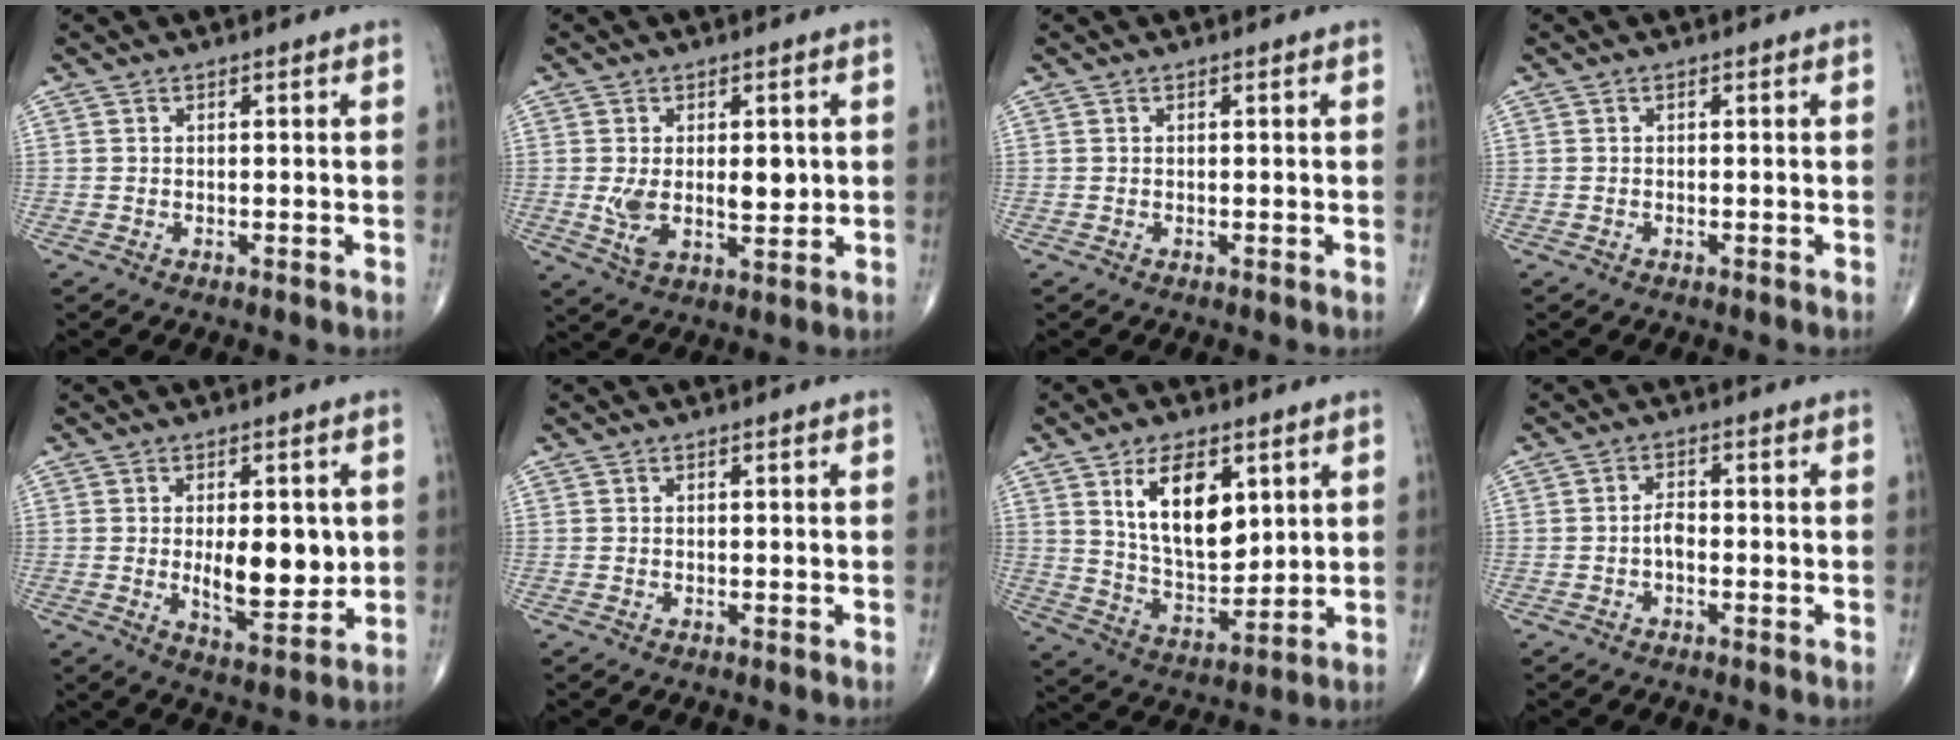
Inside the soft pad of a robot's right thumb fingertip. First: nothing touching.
{"total": 8.5, "force": [0.5, 4.5, 7.2], "torque": [-0.108, -0.015, 0.017]}
{"total": 0.0}
{"total": 0.0}
{"total": 10.7, "force": [0.4, 4.8, 9.5], "torque": [-0.117, -0.019, 0.018]}
{"total": 0.0}
{"total": 14.3, "force": [5.4, 7.6, 10.9], "torque": [-0.158, -0.035, 0.111]}
{"total": 2.1, "force": [-0.7, 1.0, 1.7], "torque": [-0.024, 0.008, -0.016]}